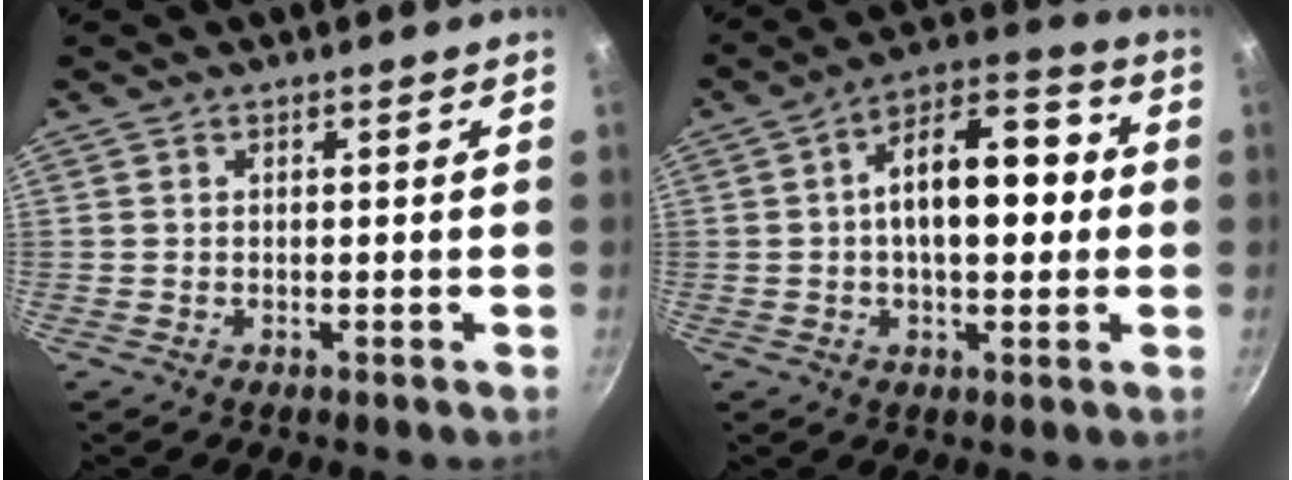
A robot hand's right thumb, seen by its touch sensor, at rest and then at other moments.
{"total": 15.1, "force": [1.0, 7.7, 12.9], "torque": [-0.180, 0.032, 0.006]}